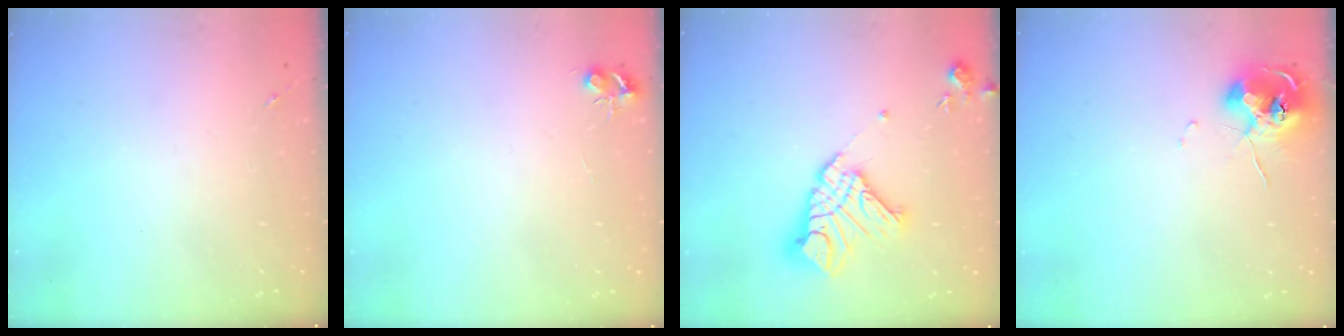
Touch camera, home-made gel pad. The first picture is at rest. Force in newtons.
{"total": 5.3, "press": 5.3, "slide": 0.7}
{"total": 15.8, "press": 15.7, "slide": 1.9}
{"total": 10.1, "press": 10.0, "slide": 0.9}